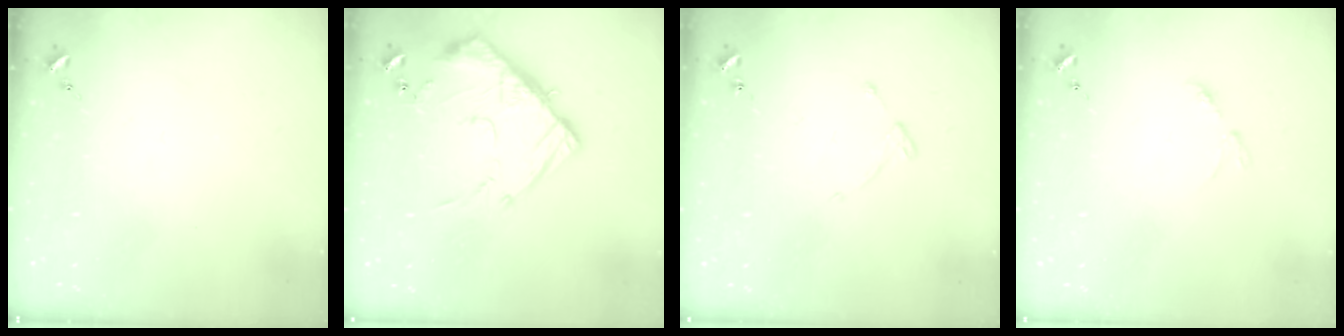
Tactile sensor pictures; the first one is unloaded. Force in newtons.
{"total": 14.2, "press": 14.2, "slide": 1.2}
{"total": 3.7, "press": 3.6, "slide": 0.5}
{"total": 2.8, "press": 2.8, "slide": 0.5}